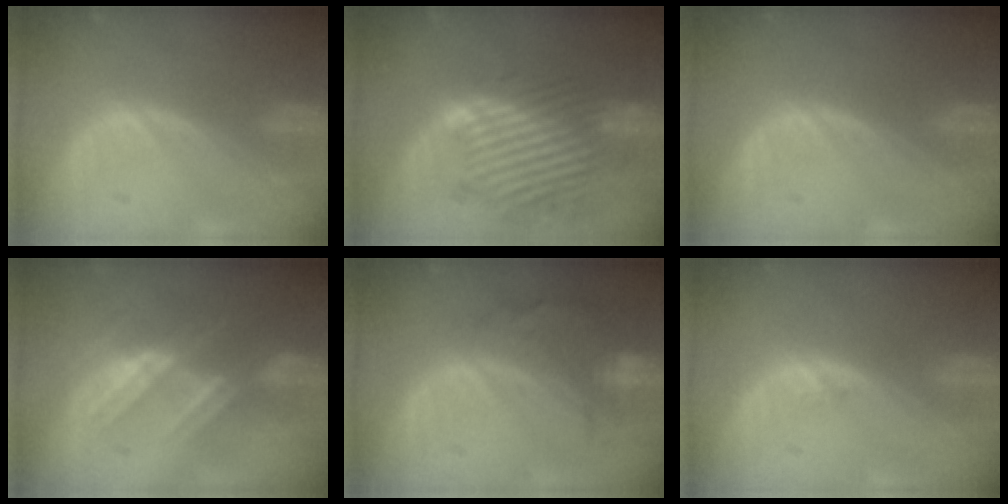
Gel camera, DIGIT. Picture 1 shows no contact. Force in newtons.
{"total": 11.7, "press": 10.7, "slide": 5.0}
{"total": 0.0}
{"total": 7.3, "press": 6.5, "slide": 3.3}
{"total": 6.3, "press": 5.9, "slide": 2.3}
{"total": 0.8, "press": 0.6, "slide": 0.5}